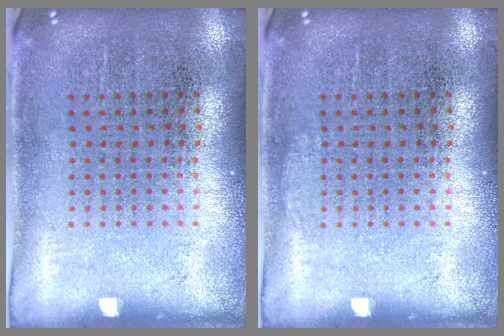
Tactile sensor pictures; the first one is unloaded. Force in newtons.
{"total": 0.5, "press": 0.5, "slide": 0.1}